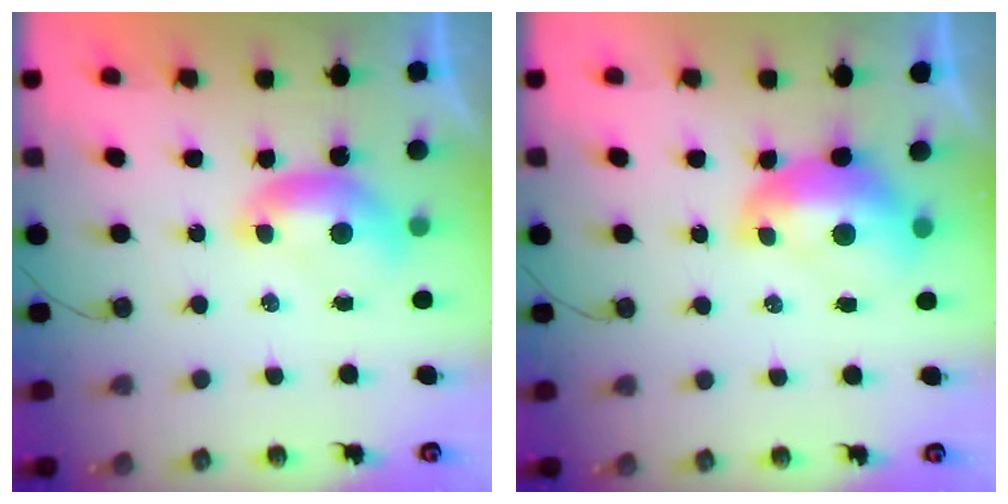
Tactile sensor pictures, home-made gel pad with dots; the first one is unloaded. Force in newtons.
{"total": 2.8, "press": 2.7, "slide": 0.7}